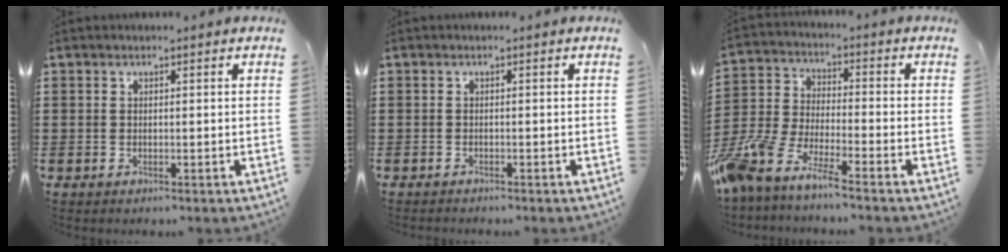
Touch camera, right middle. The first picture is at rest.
{"total": 0.5, "force": [-0.5, -0.1, 0.1], "torque": [-0.003, -0.003, -0.010]}
{"total": 7.8, "force": [-7.3, 0.6, 2.6], "torque": [-0.091, -0.009, -0.156]}